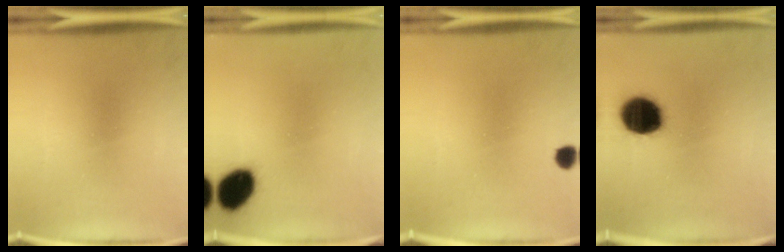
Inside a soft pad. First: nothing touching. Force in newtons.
{"total": 9.8}
{"total": 2.1}
{"total": 15.2}